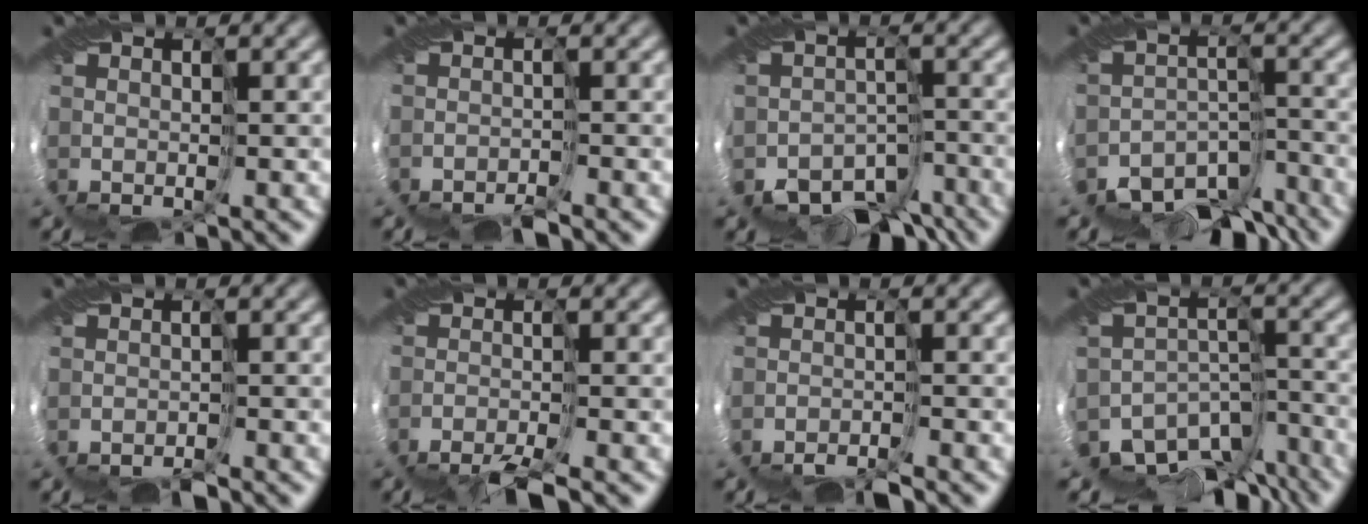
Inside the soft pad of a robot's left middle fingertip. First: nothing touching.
{"total": 2.3, "force": [-2.3, -0.1, -0.2], "torque": [0.013, -0.003, -0.047]}
{"total": 7.3, "force": [-6.2, 3.4, 1.7], "torque": [-0.019, -0.024, -0.097]}
{"total": 9.3, "force": [-8.7, 3.2, 1.3], "torque": [-0.007, -0.013, -0.134]}
{"total": 1.6, "force": [-1.6, 0.0, 0.1], "torque": [0.011, 0.000, -0.032]}
{"total": 3.7, "force": [-3.5, 0.0, 1.2], "torque": [-0.013, -0.002, -0.078]}
{"total": 3.3, "force": [-3.2, 0.3, 0.5], "torque": [0.006, -0.003, -0.058]}
{"total": 11.4, "force": [-10.2, 4.6, 2.2], "torque": [-0.019, -0.004, -0.146]}